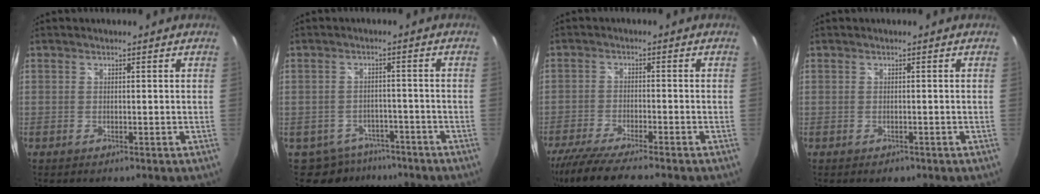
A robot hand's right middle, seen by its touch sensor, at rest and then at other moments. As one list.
[{"total": 6.8, "force": [-5.2, 4.2, 1.1], "torque": [-0.026, 0.007, -0.070]}, {"total": 10.5, "force": [-9.0, 0.6, 5.4], "torque": [-0.128, -0.033, -0.159]}, {"total": 1.3, "force": [-0.8, 1.0, 0.5], "torque": [-0.010, -0.004, -0.011]}]